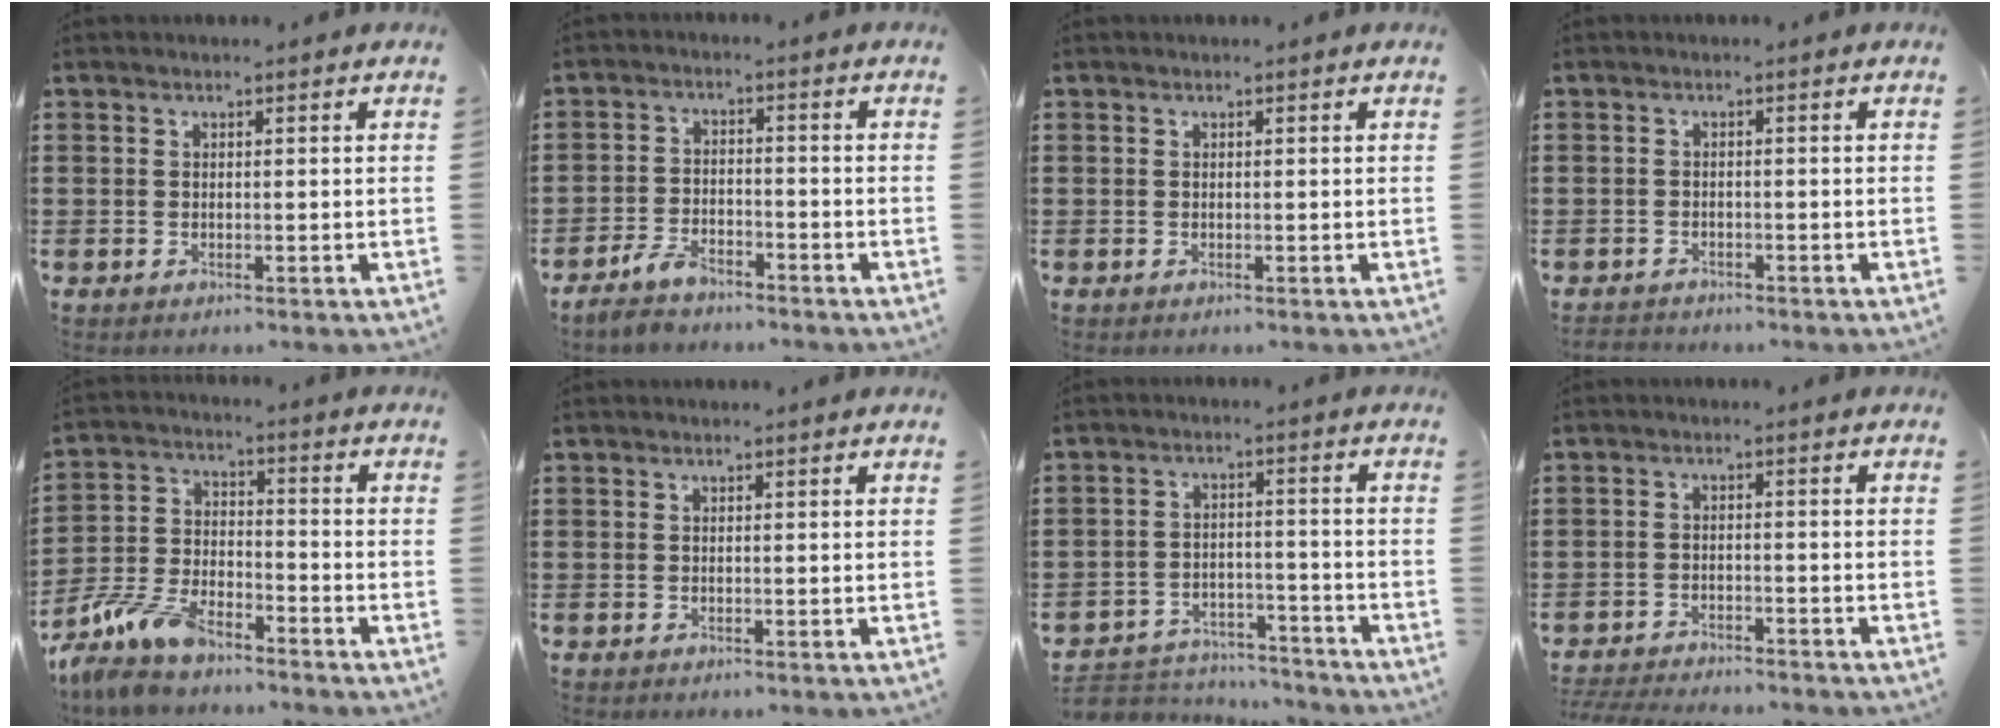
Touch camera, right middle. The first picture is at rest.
{"total": 4.3, "force": [-3.9, 1.3, 1.3], "torque": [-0.037, 0.003, -0.083]}
{"total": 0.0}
{"total": 1.3, "force": [-1.2, 0.3, -0.2], "torque": [0.000, 0.004, -0.028]}
{"total": 8.8, "force": [-7.4, 2.7, 3.9], "torque": [-0.104, 0.004, -0.150]}
{"total": 0.0}
{"total": 4.9, "force": [-4.8, 1.0, 0.0], "torque": [-0.009, 0.011, -0.101]}
{"total": 3.4, "force": [-3.4, 0.2, 0.3], "torque": [-0.015, -0.002, -0.074]}